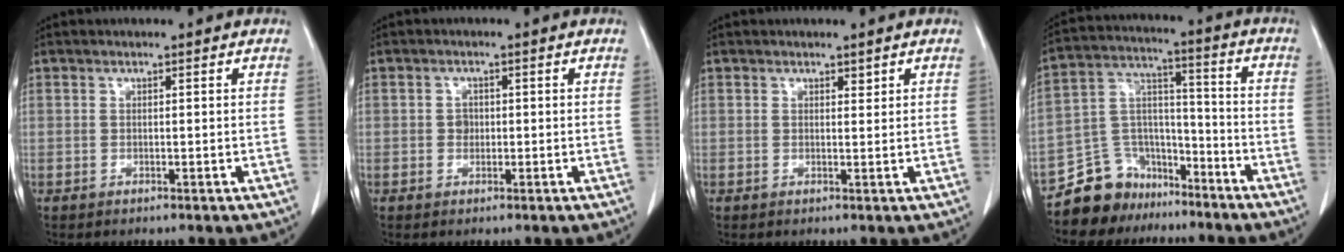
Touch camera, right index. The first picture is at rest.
{"total": 1.5, "force": [-0.1, 1.3, 0.8], "torque": [-0.011, 0.003, -0.001]}
{"total": 0.7, "force": [0.6, 0.3, 0.3], "torque": [-0.006, -0.005, 0.008]}
{"total": 11.5, "force": [-9.1, 6.8, 1.5], "torque": [-0.035, 0.061, -0.159]}